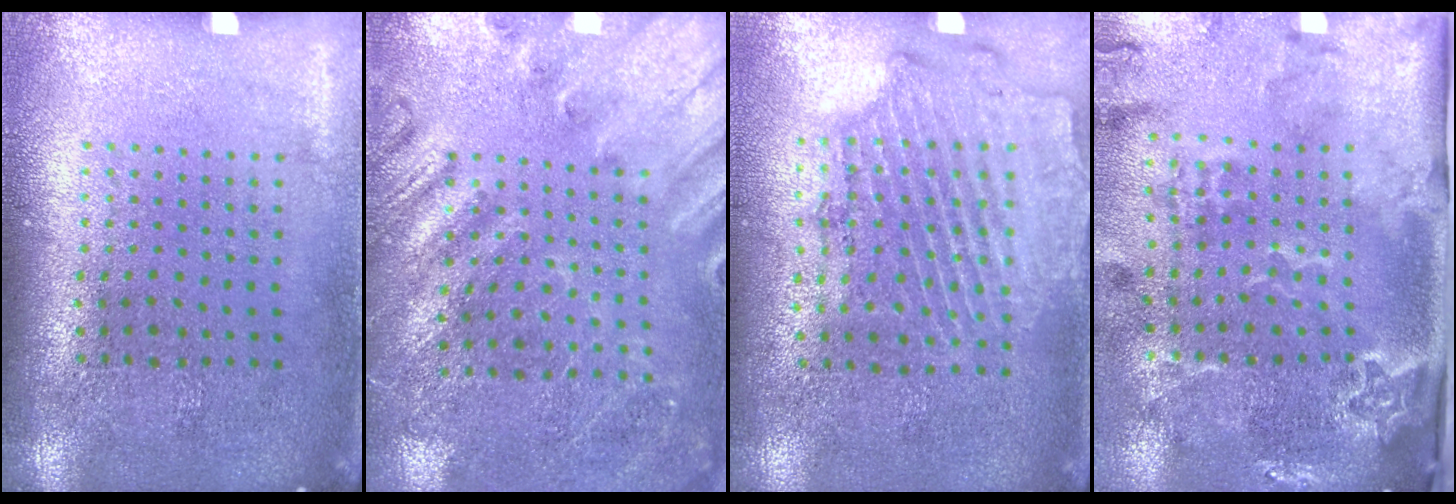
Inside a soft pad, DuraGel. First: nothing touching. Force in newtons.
{"total": 2.3, "press": 2.2, "slide": 0.7}
{"total": 1.8, "press": 1.6, "slide": 0.7}
{"total": 3.5, "press": 2.4, "slide": 2.5}